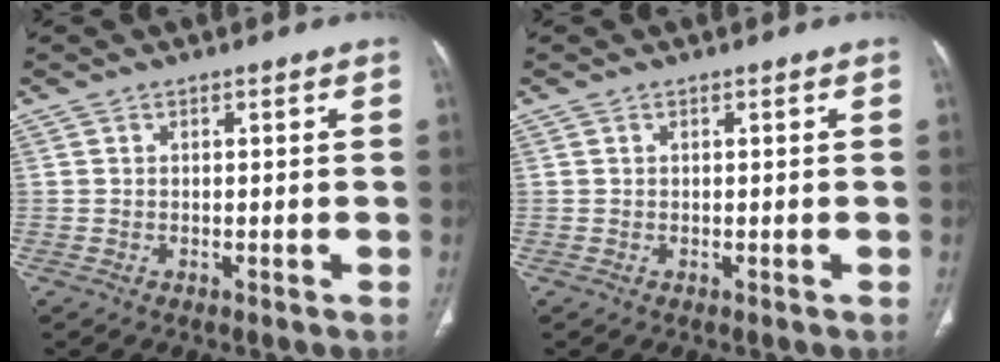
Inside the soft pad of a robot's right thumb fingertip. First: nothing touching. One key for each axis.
{"total": 0.0}